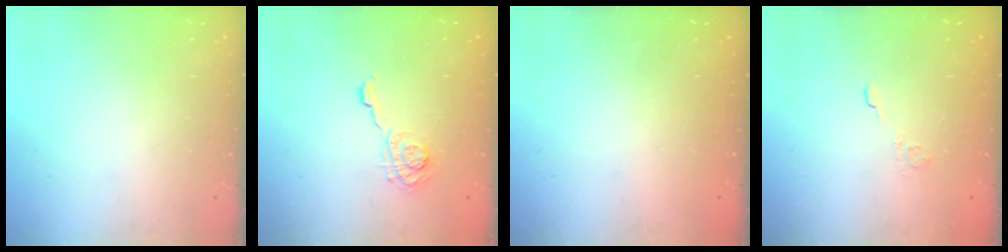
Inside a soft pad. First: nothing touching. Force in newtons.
{"total": 7.0, "press": 7.0, "slide": 0.3}
{"total": 2.5, "press": 2.4, "slide": 0.8}
{"total": 2.4, "press": 2.1, "slide": 1.3}